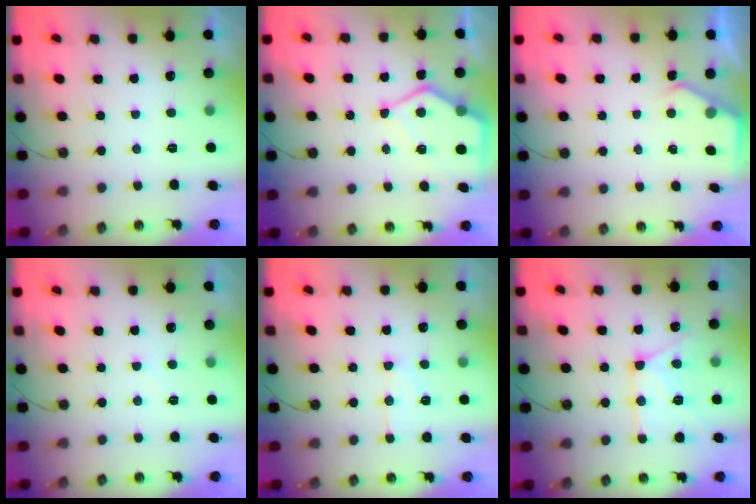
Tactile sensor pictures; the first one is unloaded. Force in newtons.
{"total": 9.5, "press": 9.4, "slide": 1.1}
{"total": 2.4, "press": 2.4, "slide": 0.3}
{"total": 2.0, "press": 2.0, "slide": 0.4}
{"total": 8.6, "press": 8.6, "slide": 0.8}
{"total": 13.9, "press": 13.8, "slide": 1.4}